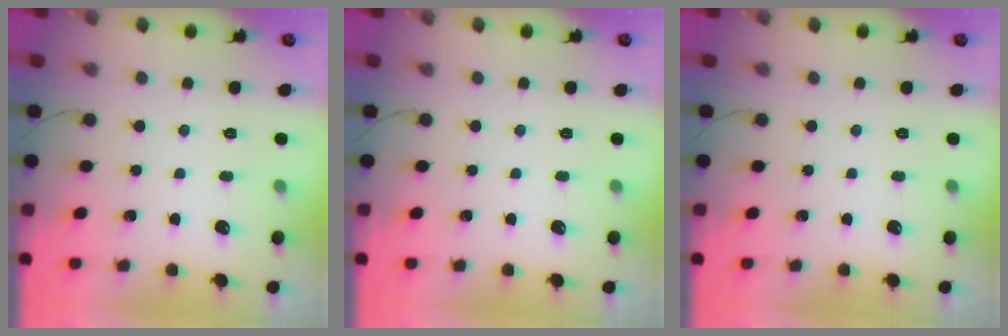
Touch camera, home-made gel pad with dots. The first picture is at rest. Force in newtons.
{"total": 0.0}
{"total": 0.0}